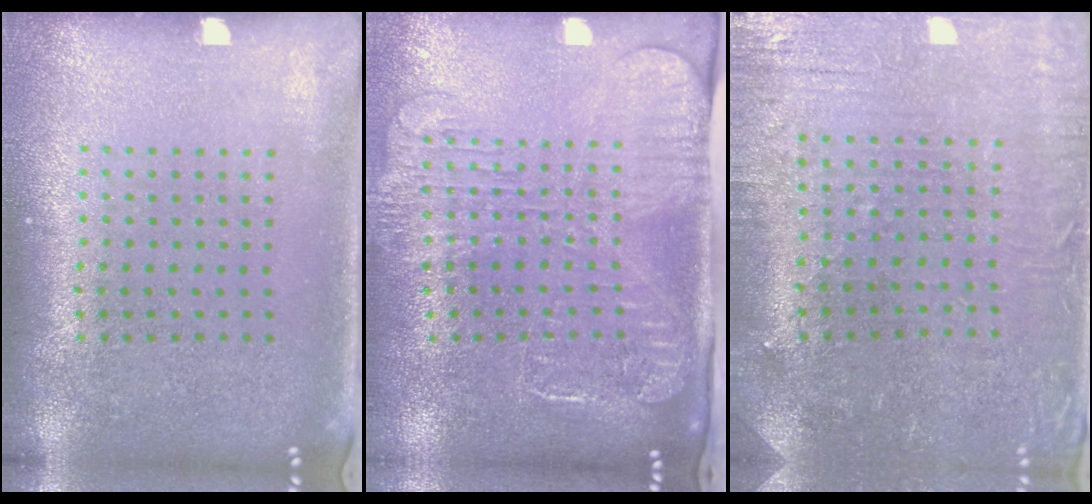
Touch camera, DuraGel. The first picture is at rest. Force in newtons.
{"total": 2.6, "press": 2.0, "slide": 1.7}
{"total": 0.9, "press": 0.7, "slide": 0.5}